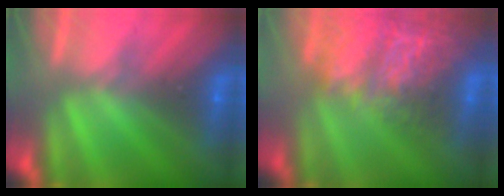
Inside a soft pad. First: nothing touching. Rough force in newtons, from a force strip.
{"total": 8.6}